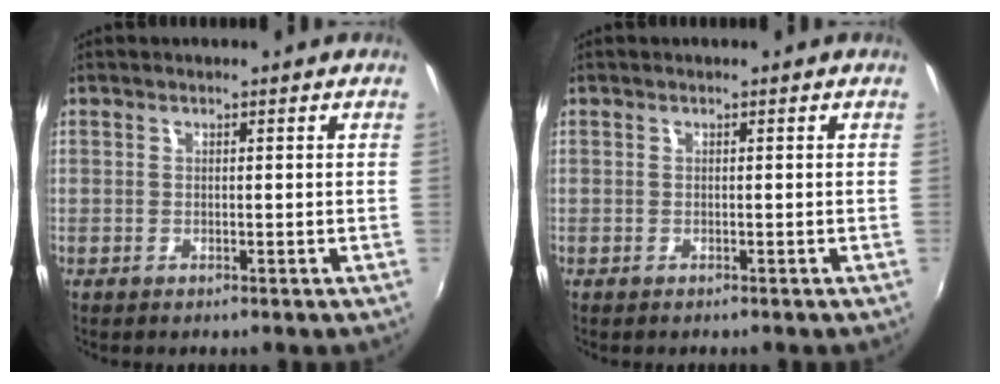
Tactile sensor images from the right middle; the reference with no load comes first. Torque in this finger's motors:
{"motor_torque": [0.05, -0.08, 0.01, 0.01]}